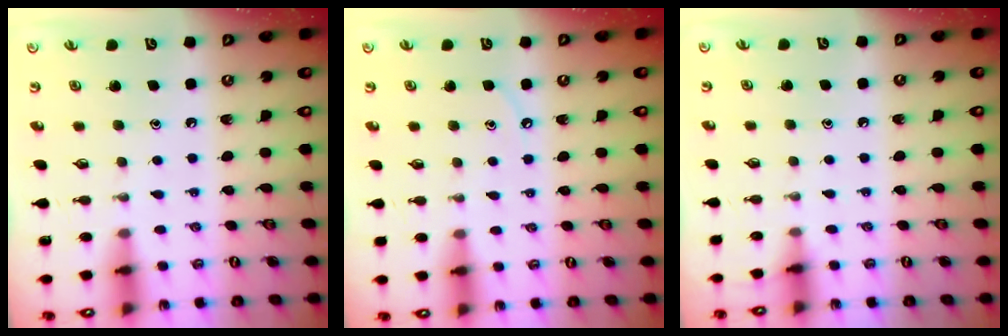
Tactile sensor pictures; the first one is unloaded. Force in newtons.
{"total": 3.4, "press": 3.3, "slide": 0.4}
{"total": 3.5, "press": 3.5, "slide": 0.6}